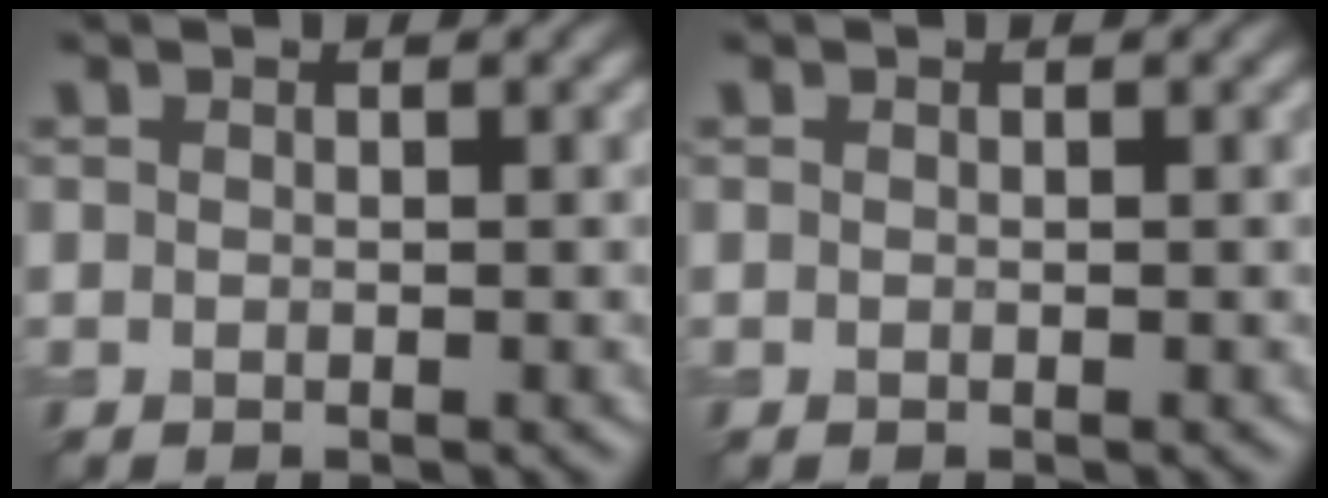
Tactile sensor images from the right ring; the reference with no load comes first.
{"total": 0.0}